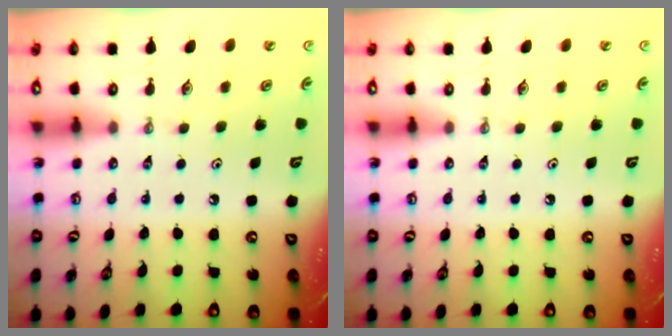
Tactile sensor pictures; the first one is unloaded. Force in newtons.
{"total": 0.0}